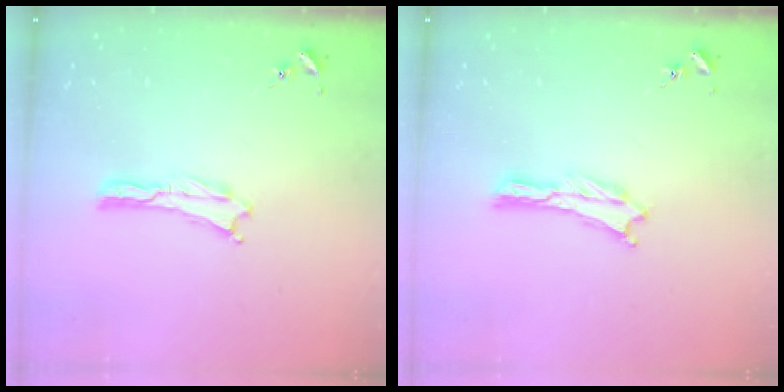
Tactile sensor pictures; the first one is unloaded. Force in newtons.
{"total": 0.0}